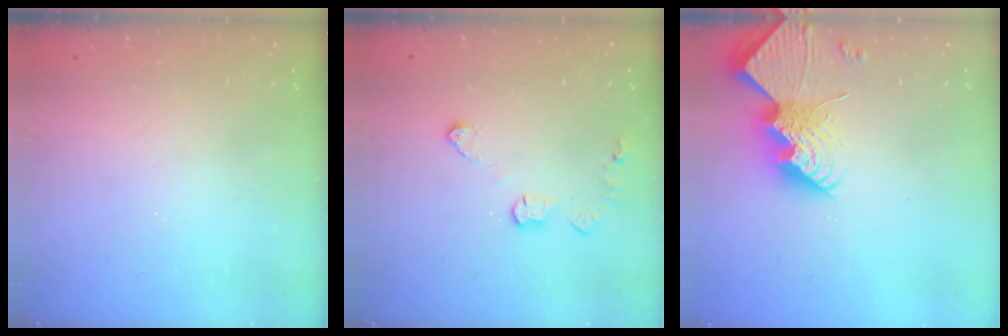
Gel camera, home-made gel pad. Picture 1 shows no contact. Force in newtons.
{"total": 4.6, "press": 4.6, "slide": 0.2}
{"total": 14.2, "press": 14.2, "slide": 0.9}